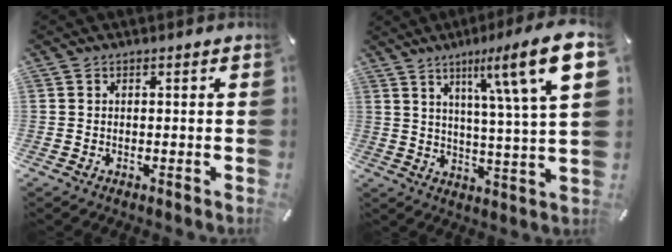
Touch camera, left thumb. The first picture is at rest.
{"total": 16.2, "force": [8.1, 1.7, 13.9], "torque": [-0.207, -0.044, 0.112]}